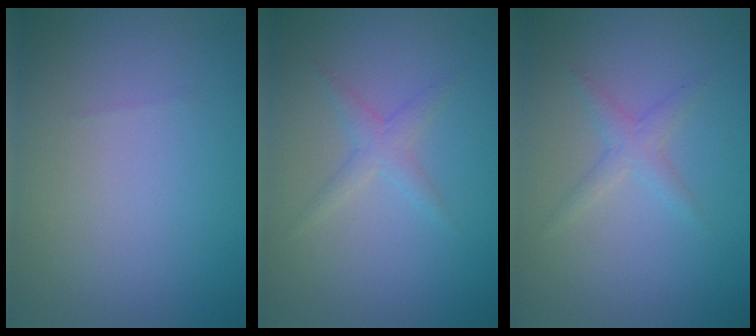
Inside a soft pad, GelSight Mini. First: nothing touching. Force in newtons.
{"total": 1.6, "press": 1.6, "slide": 0.0}
{"total": 1.6, "press": 1.6, "slide": 0.0}